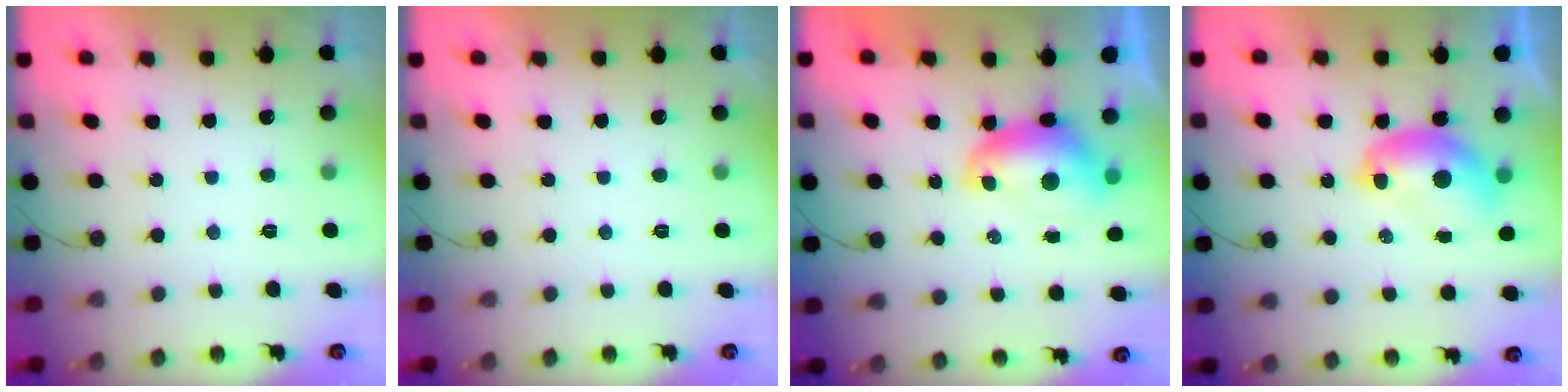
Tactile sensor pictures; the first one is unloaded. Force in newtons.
{"total": 0.0}
{"total": 8.9, "press": 8.9, "slide": 1.0}
{"total": 8.1, "press": 8.0, "slide": 1.4}